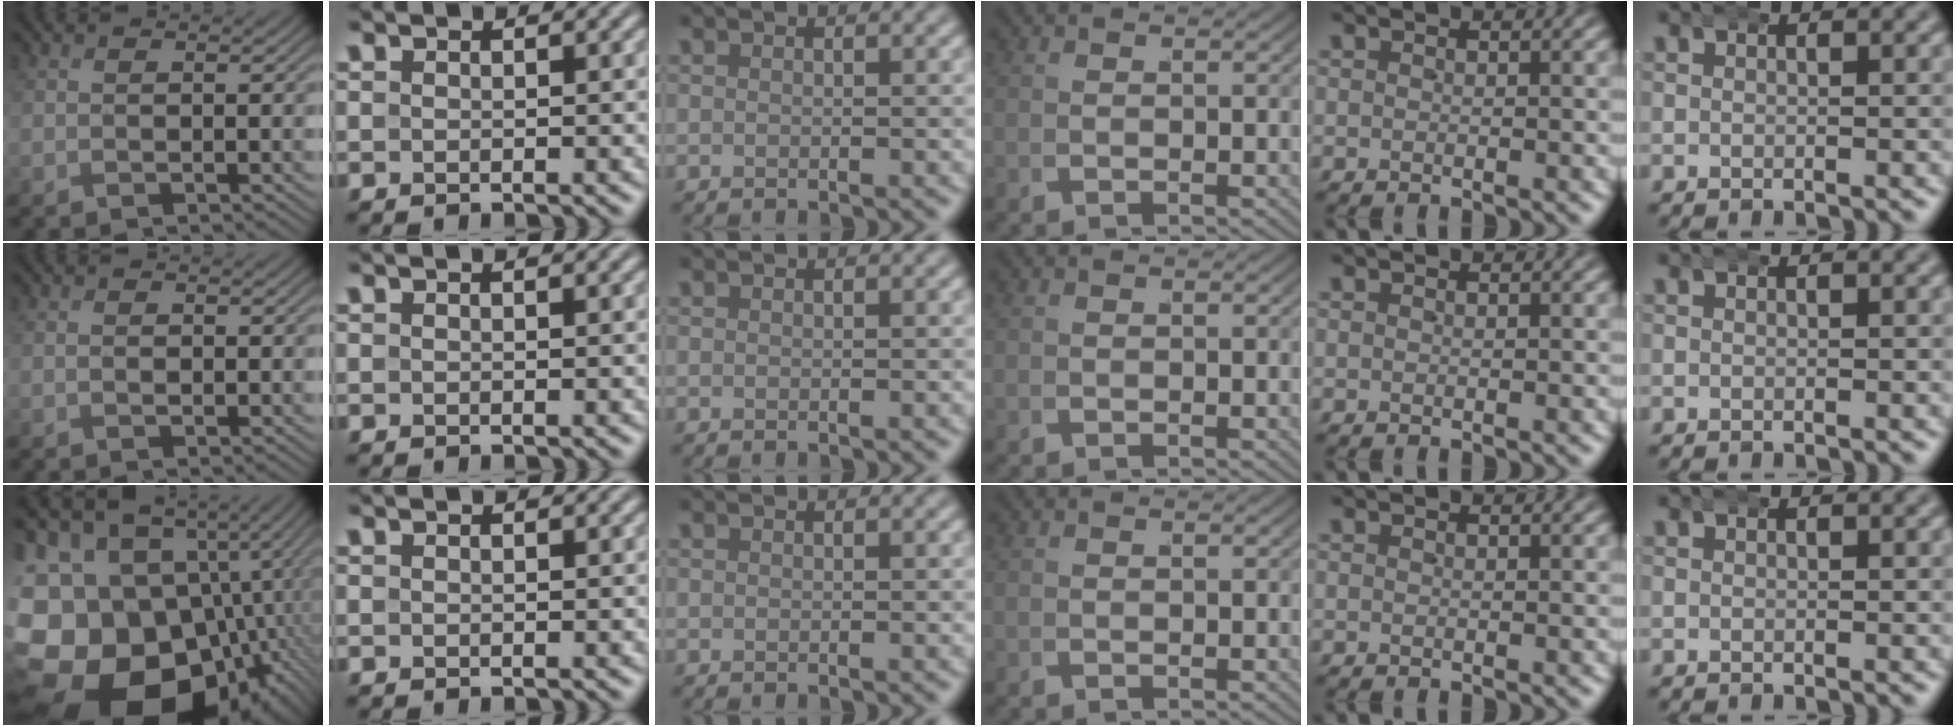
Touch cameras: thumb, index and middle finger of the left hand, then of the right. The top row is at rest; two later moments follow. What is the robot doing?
{"motion": "wrap", "object": "aluminum foil"}